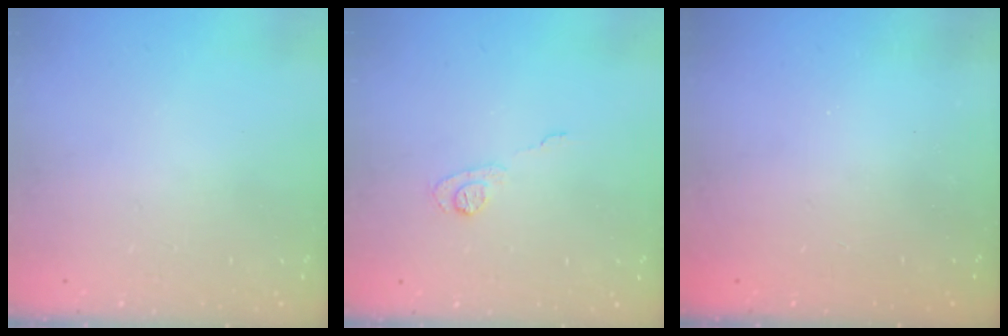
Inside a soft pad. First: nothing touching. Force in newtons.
{"total": 6.4, "press": 6.3, "slide": 0.6}
{"total": 2.3, "press": 2.2, "slide": 0.8}